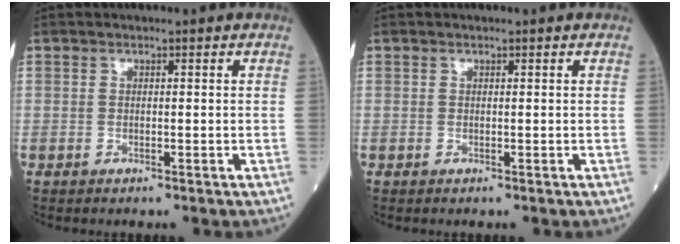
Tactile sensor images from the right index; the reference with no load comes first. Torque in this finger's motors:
{"motor_torque": [-0.06, 0.04, -0.02, -0.01]}